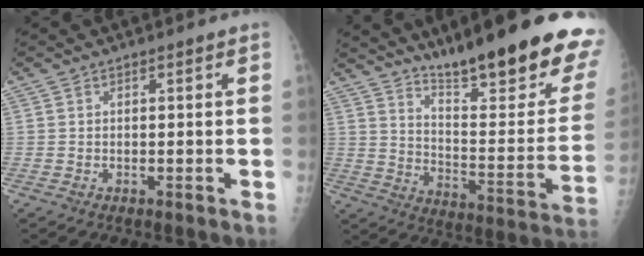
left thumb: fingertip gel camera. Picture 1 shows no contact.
{"total": 26.1, "force": [18.1, 4.6, 18.2], "torque": [-0.238, -0.104, 0.269]}